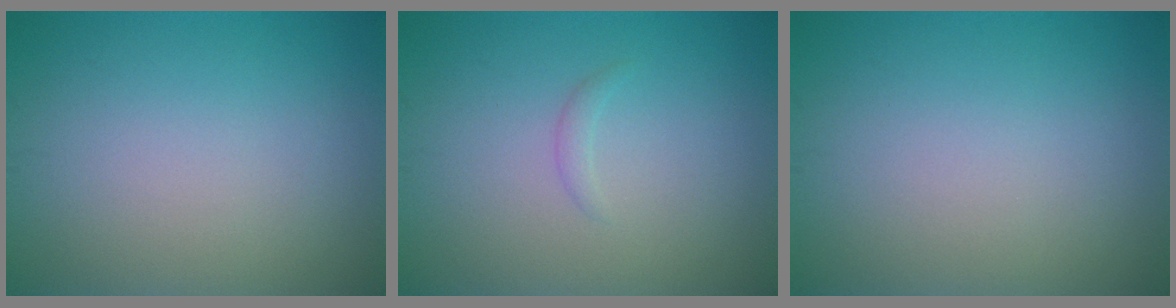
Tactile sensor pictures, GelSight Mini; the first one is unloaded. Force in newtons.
{"total": 0.7, "press": 0.7, "slide": 0.1}
{"total": 0.0}